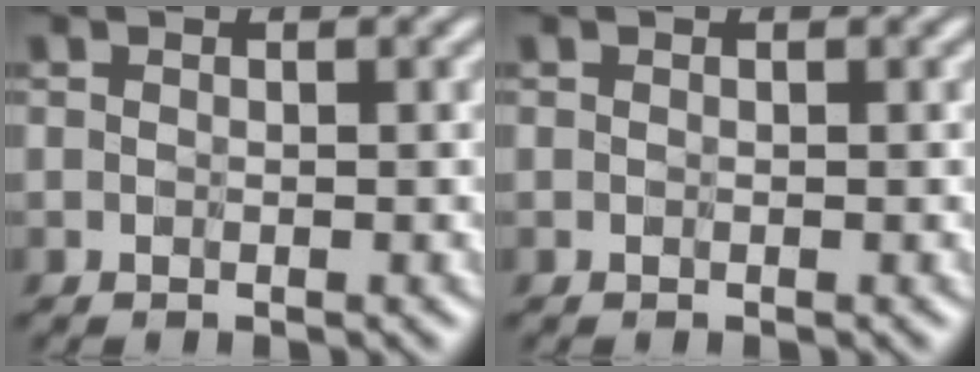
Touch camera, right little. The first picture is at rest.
{"total": 0.0}